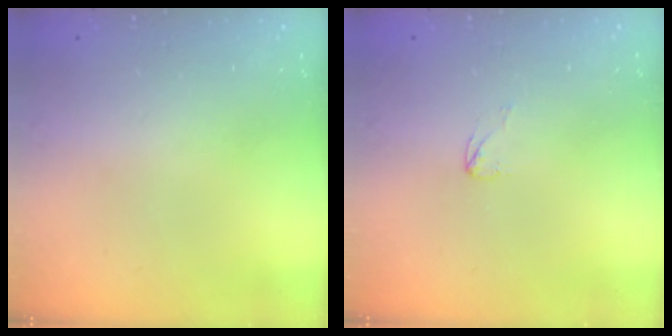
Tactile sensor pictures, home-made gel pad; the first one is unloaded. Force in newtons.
{"total": 2.6, "press": 2.6, "slide": 0.2}